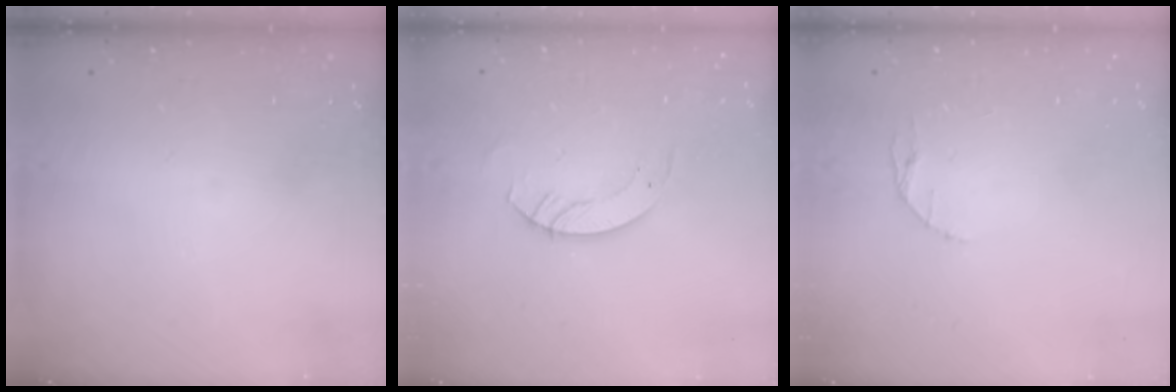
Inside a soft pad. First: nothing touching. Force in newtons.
{"total": 3.3, "press": 3.3, "slide": 0.2}
{"total": 2.9, "press": 2.9, "slide": 0.4}